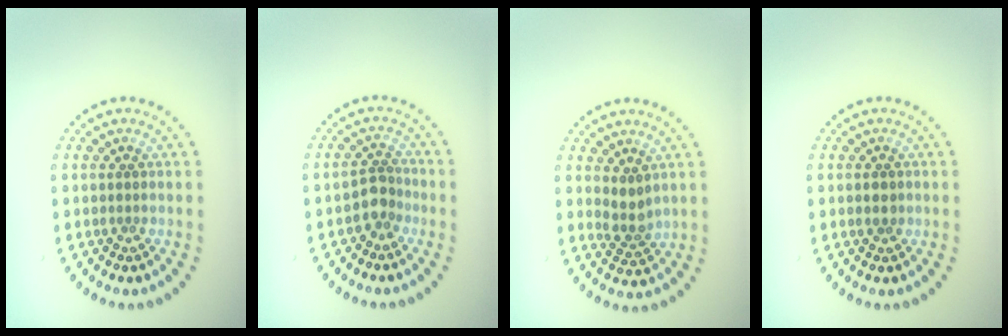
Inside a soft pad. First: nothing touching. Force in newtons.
{"total": 2.0, "press": 1.7, "slide": 1.1}
{"total": 2.0, "press": 1.6, "slide": 1.1}
{"total": 1.2, "press": 1.2, "slide": 0.2}